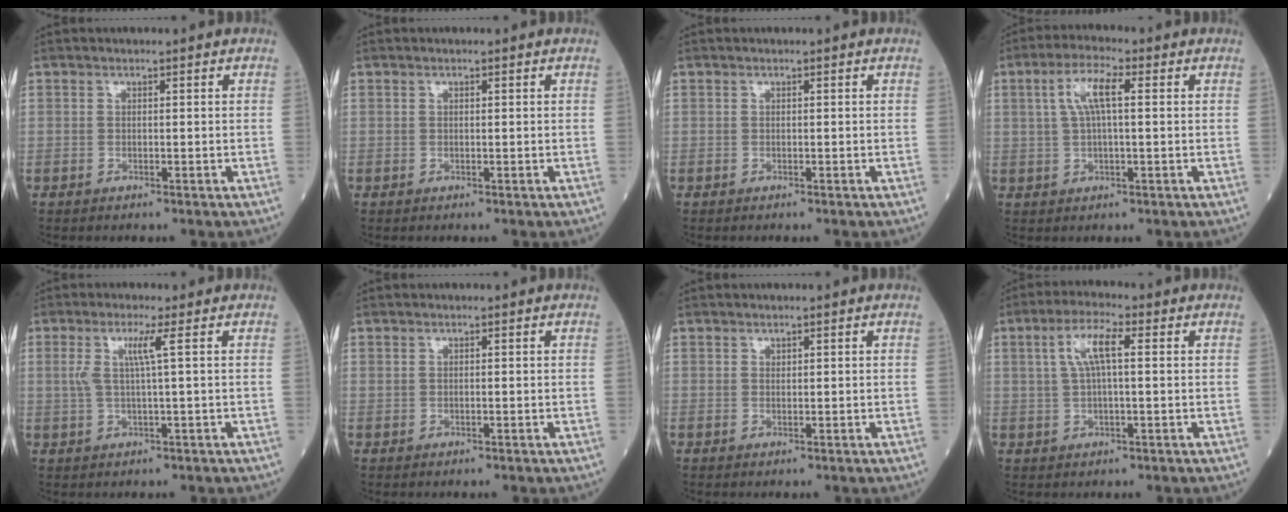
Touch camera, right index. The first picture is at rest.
{"total": 0.0}
{"total": 0.0}
{"total": 6.0, "force": [1.5, 1.2, 5.6], "torque": [-0.118, 0.017, 0.031]}
{"total": 3.8, "force": [1.0, -0.7, 3.6], "torque": [-0.079, 0.002, 0.021]}
{"total": 0.0}
{"total": 0.0}
{"total": 5.8, "force": [1.5, 1.1, 5.5], "torque": [-0.115, 0.017, 0.030]}